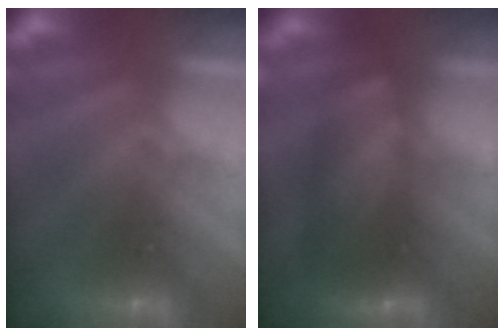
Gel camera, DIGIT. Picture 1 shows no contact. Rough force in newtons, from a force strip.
{"total": 8.7}